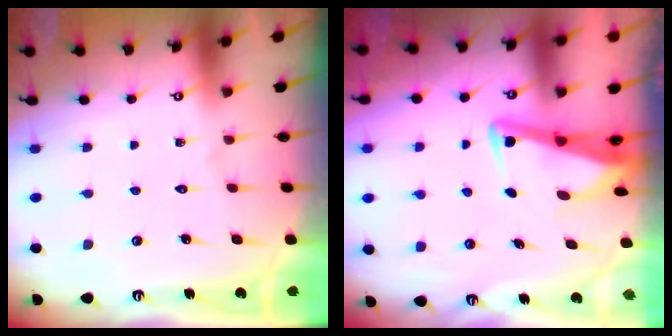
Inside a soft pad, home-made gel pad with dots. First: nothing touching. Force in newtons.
{"total": 4.3, "press": 4.2, "slide": 0.6}